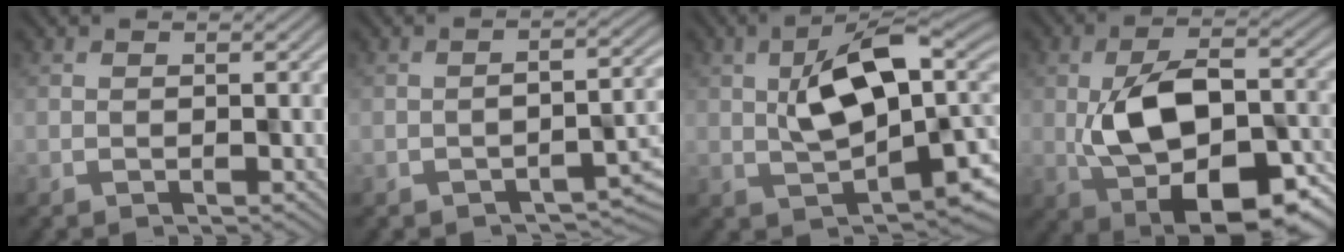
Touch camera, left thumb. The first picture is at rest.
{"total": 3.6, "force": [-2.3, 1.0, 2.6], "torque": [-0.036, 0.007, -0.033]}
{"total": 11.2, "force": [1.6, 5.5, 9.6], "torque": [-0.166, -0.001, 0.032]}
{"total": 14.5, "force": [-3.4, 7.4, 12.0], "torque": [-0.209, -0.016, -0.060]}